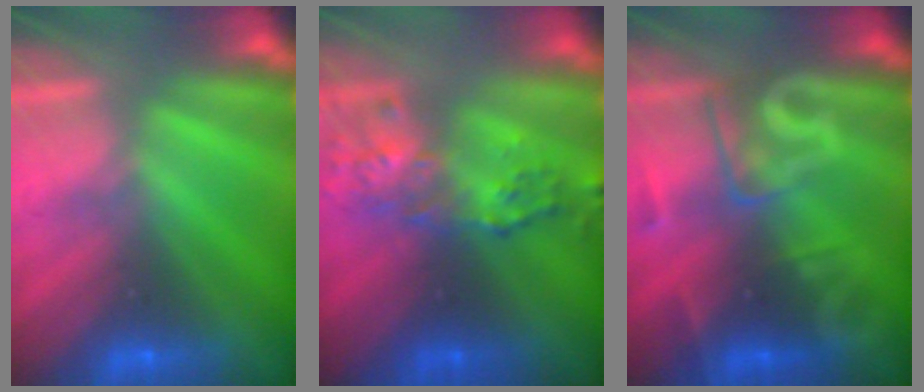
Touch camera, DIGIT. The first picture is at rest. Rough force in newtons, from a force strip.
{"total": 7.3}
{"total": 2.9}